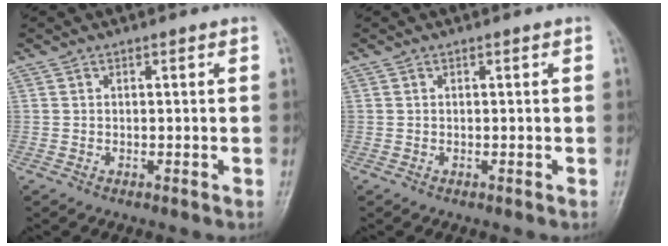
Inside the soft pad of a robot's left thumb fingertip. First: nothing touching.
{"total": 0.0}